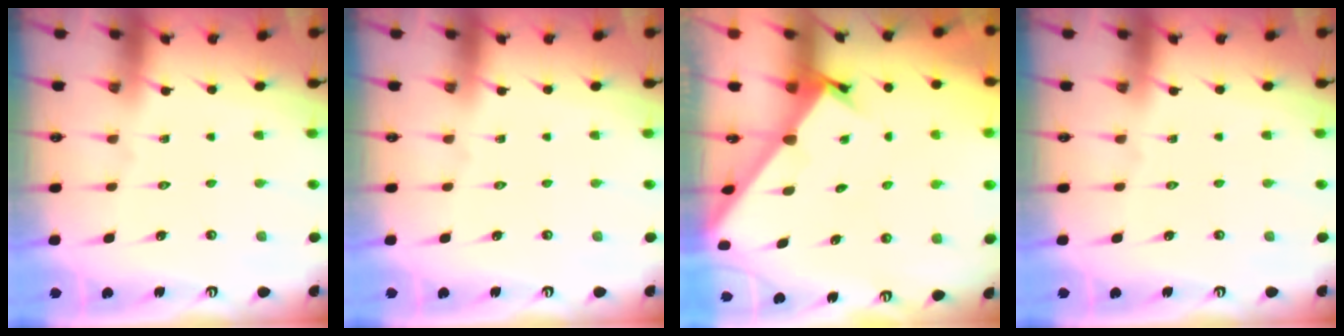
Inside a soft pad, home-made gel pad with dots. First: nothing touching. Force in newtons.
{"total": 0.0}
{"total": 2.1, "press": 2.1, "slide": 0.2}
{"total": 0.0}